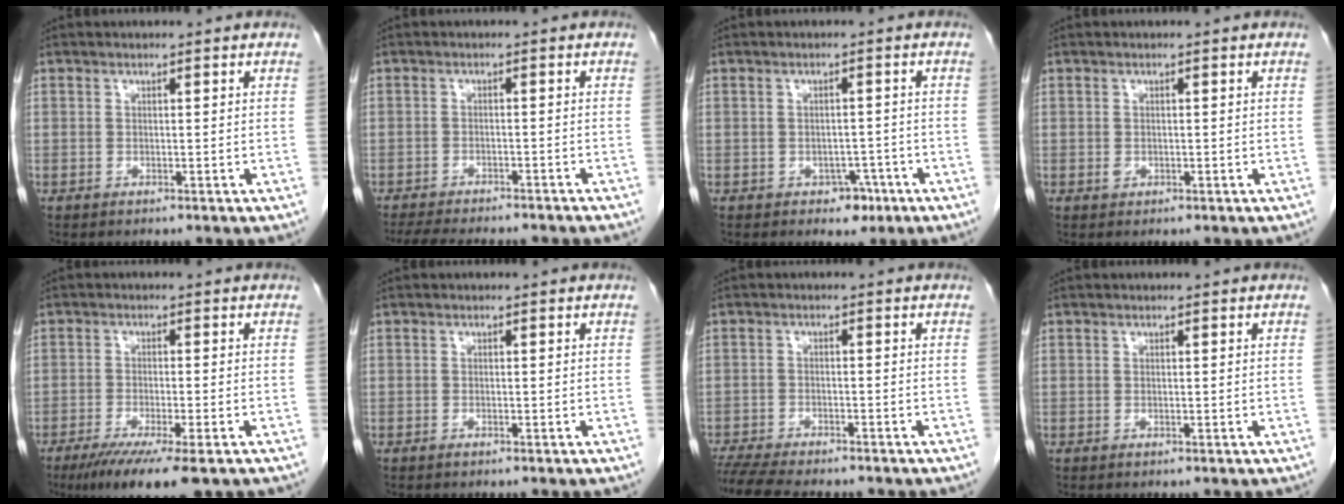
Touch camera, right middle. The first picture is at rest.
{"total": 12.6, "force": [-11.0, 2.1, 5.6], "torque": [-0.084, -0.013, -0.145]}
{"total": 3.1, "force": [-1.7, 2.1, 1.4], "torque": [-0.009, 0.006, -0.015]}
{"total": 0.7, "force": [-0.2, 0.6, 0.4], "torque": [-0.007, 0.001, -0.003]}
{"total": 10.0, "force": [-6.8, 1.2, 7.3], "torque": [-0.110, -0.022, -0.105]}
{"total": 0.7, "force": [-0.6, 0.1, 0.3], "torque": [-0.012, -0.001, -0.010]}
{"total": 11.4, "force": [-10.0, 2.0, 5.1], "torque": [-0.080, -0.011, -0.149]}
{"total": 0.0}